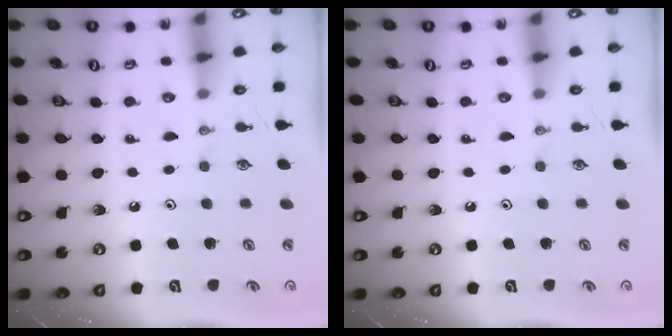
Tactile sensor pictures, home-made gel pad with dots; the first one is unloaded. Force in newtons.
{"total": 0.0}